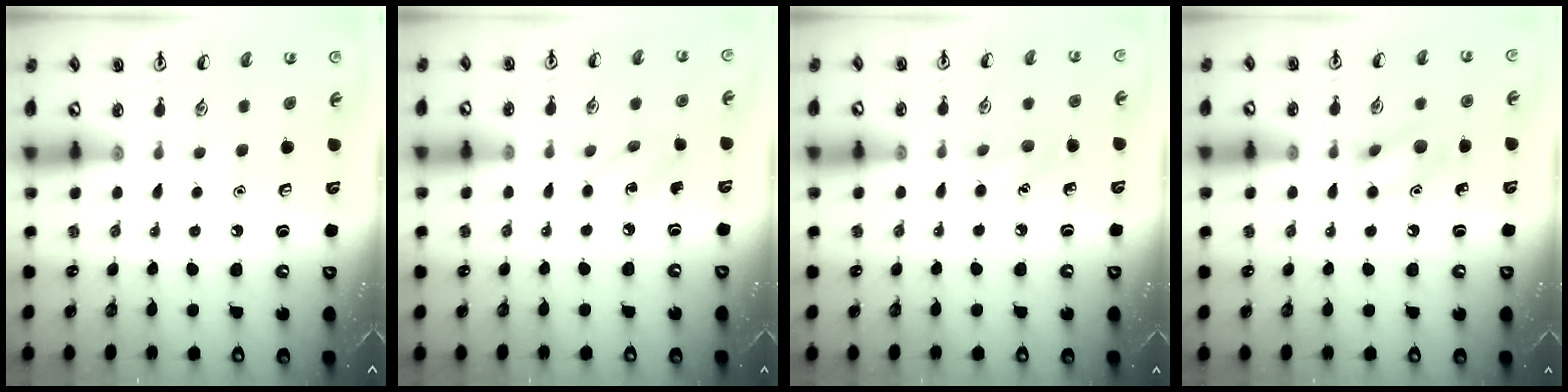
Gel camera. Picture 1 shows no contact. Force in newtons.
{"total": 5.9, "press": 5.7, "slide": 1.3}
{"total": 6.9, "press": 6.6, "slide": 2.0}
{"total": 10.0, "press": 9.8, "slide": 1.7}